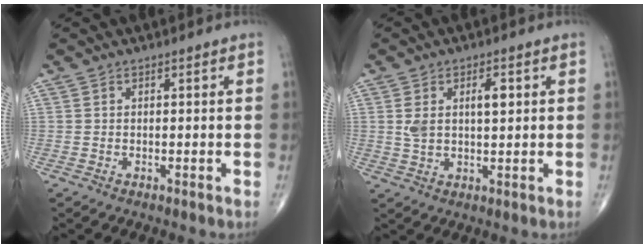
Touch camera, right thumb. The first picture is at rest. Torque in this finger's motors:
{"motor_torque": [1.10, 1.32, 0.97, 0.37, 0.09]}